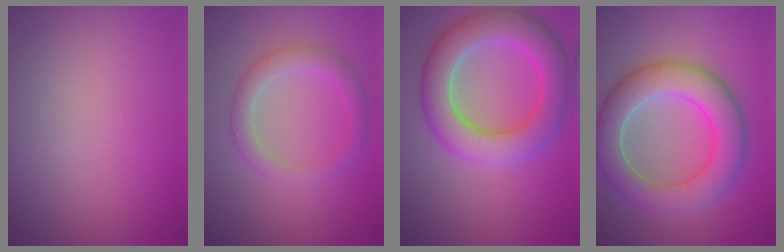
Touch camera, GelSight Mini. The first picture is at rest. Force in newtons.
{"total": 2.8, "press": 2.8, "slide": 0.1}
{"total": 7.4, "press": 7.4, "slide": 0.4}
{"total": 7.5, "press": 7.5, "slide": 0.2}